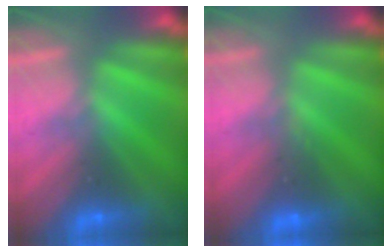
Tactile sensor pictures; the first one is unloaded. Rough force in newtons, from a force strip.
{"total": 2.9}